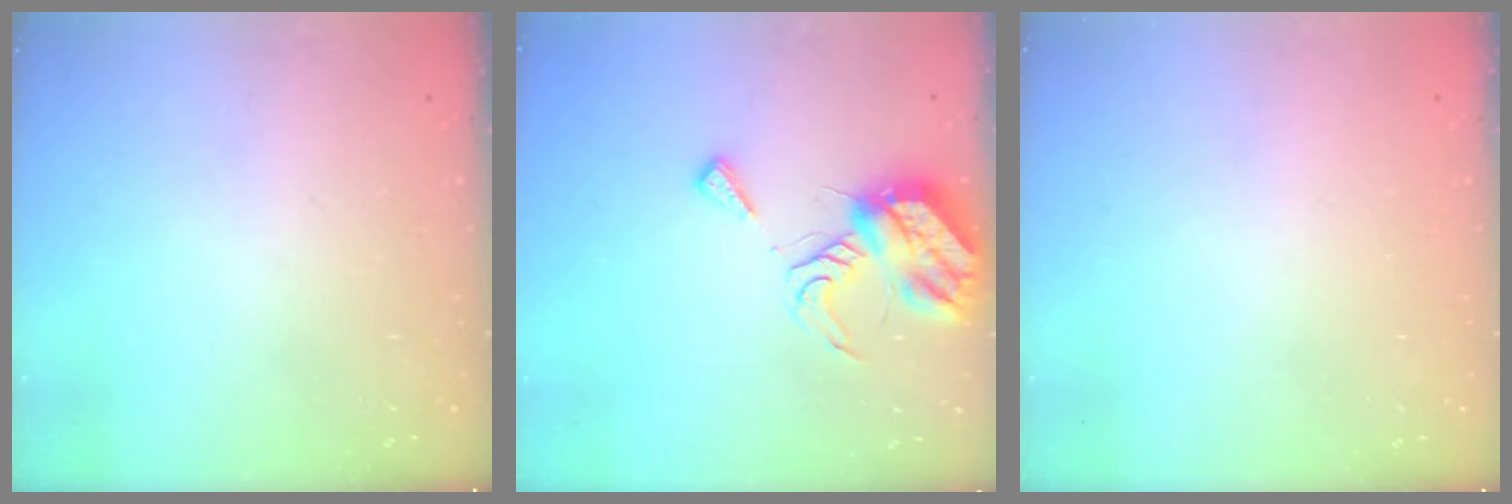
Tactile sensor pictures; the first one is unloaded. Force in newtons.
{"total": 10.4, "press": 10.3, "slide": 1.1}
{"total": 1.9, "press": 1.9, "slide": 0.1}